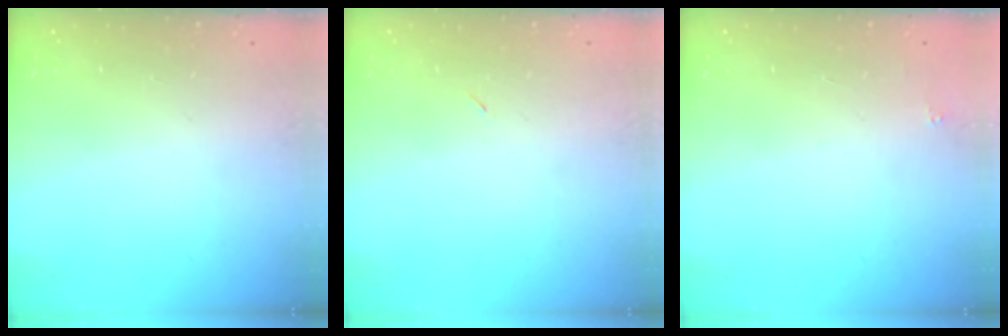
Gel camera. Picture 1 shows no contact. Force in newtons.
{"total": 2.3, "press": 1.9, "slide": 1.2}
{"total": 1.8, "press": 1.7, "slide": 0.1}